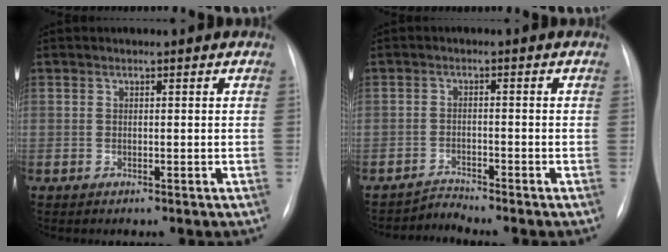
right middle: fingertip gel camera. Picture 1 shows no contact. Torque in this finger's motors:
{"motor_torque": [-0.19, -0.07, -0.10, -0.02]}